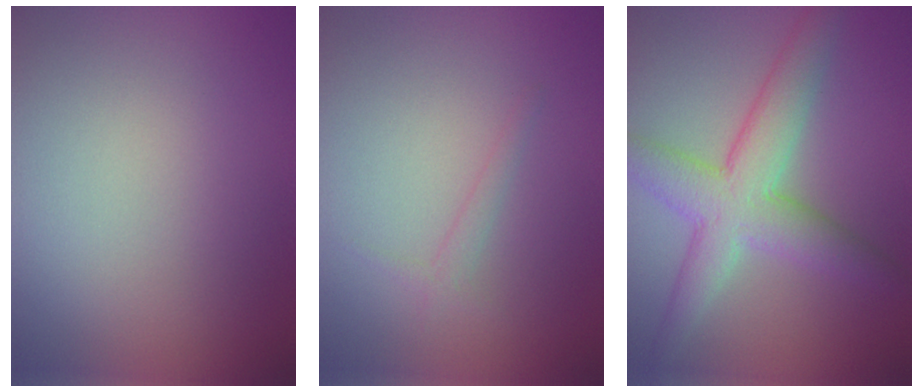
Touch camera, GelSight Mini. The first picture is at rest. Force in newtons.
{"total": 1.0, "press": 1.0, "slide": 0.1}
{"total": 6.0, "press": 6.0, "slide": 0.1}